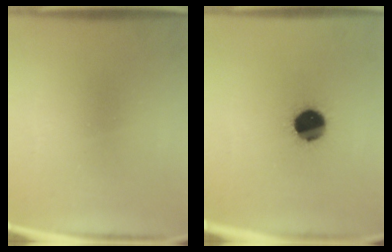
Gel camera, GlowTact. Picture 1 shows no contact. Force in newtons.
{"total": 11.8}